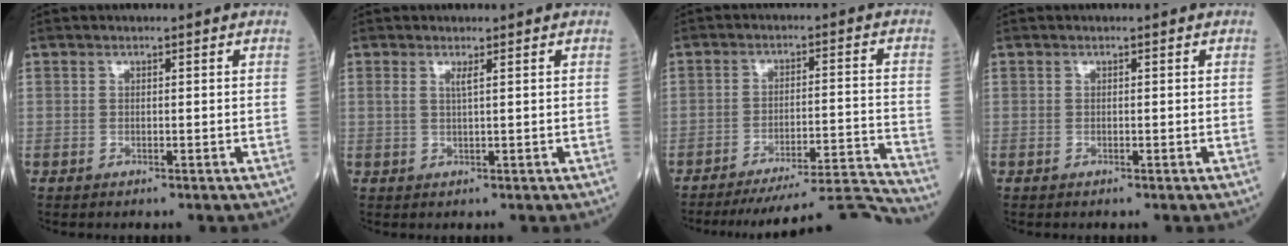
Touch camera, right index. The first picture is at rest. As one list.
[{"total": 1.1, "force": [0.4, -0.2, 1.0], "torque": [-0.024, 0.001, 0.009]}, {"total": 15.2, "force": [-14.8, -2.3, 2.2], "torque": [-0.013, 0.012, -0.214]}, {"total": 0.0}]